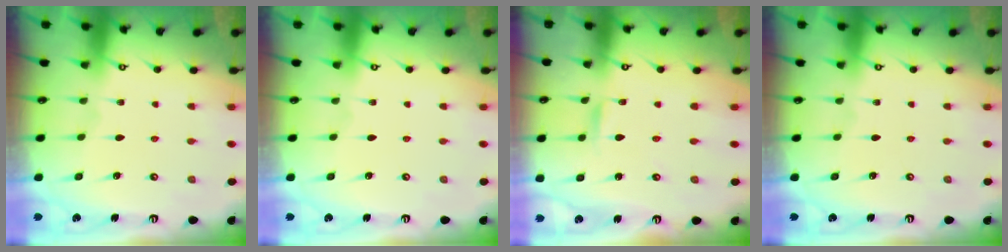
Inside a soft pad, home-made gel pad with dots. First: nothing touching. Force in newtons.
{"total": 0.0}
{"total": 1.6, "press": 1.6, "slide": 0.2}
{"total": 0.0}